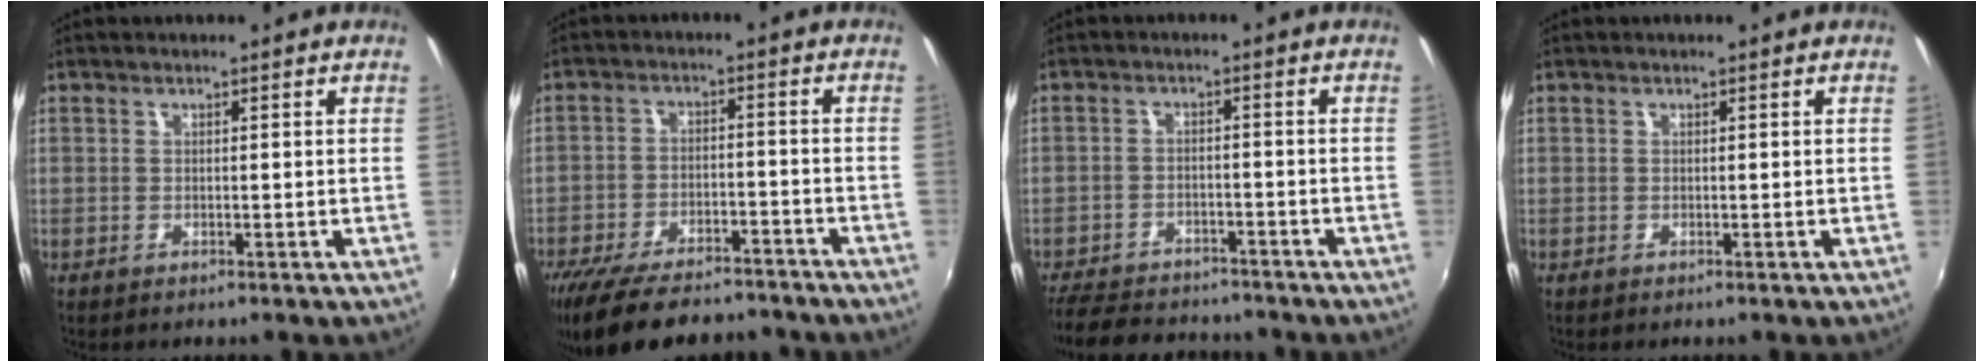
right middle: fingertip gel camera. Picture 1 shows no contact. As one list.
[{"total": 19.1, "force": [-15.6, 6.2, 8.9], "torque": [-0.188, -0.025, -0.235]}, {"total": 13.3, "force": [-11.3, 5.2, 4.5], "torque": [-0.123, 0.004, -0.174]}, {"total": 0.0}]